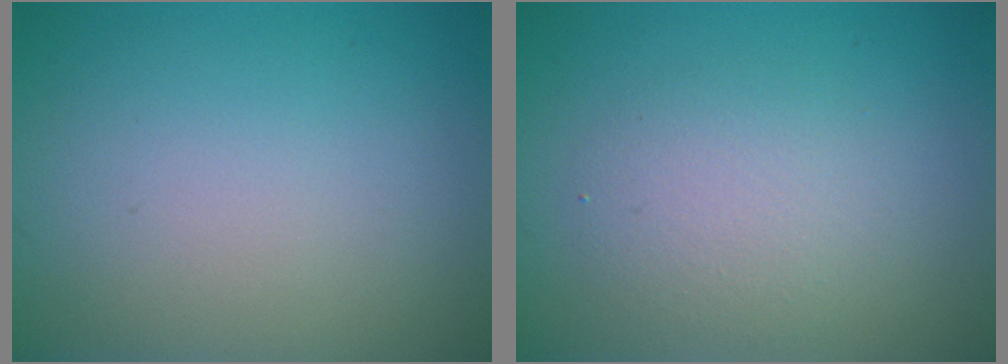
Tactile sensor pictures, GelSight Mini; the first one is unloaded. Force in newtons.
{"total": 2.9, "press": 2.8, "slide": 0.3}